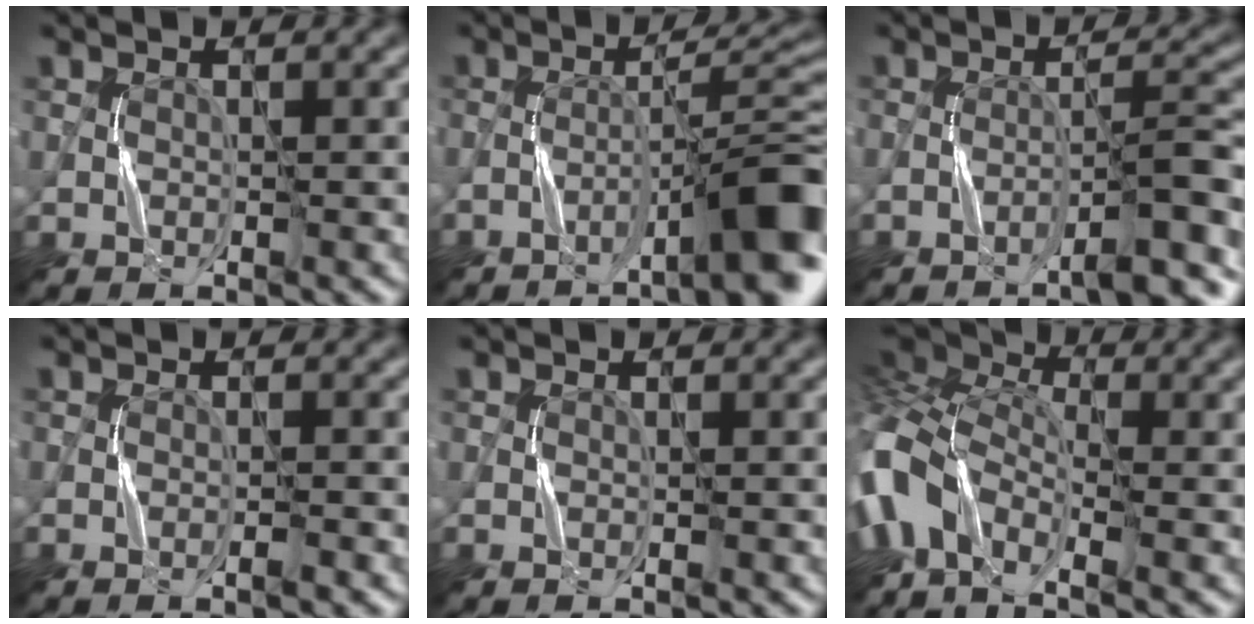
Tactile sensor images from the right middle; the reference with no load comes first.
{"total": 7.8, "force": [-4.3, 1.1, 6.5], "torque": [-0.086, 0.022, -0.069]}
{"total": 4.8, "force": [-3.4, 0.7, 3.4], "torque": [-0.038, 0.019, -0.054]}
{"total": 1.1, "force": [-0.6, 0.2, 1.0], "torque": [-0.012, 0.004, -0.010]}
{"total": 0.0}
{"total": 8.3, "force": [-2.9, 4.5, 6.3], "torque": [-0.136, -0.001, -0.076]}